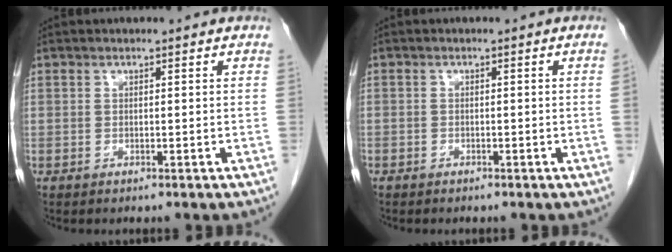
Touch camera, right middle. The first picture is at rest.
{"total": 0.6, "force": [-0.4, -0.1, 0.4], "torque": [-0.007, 0.003, -0.007]}